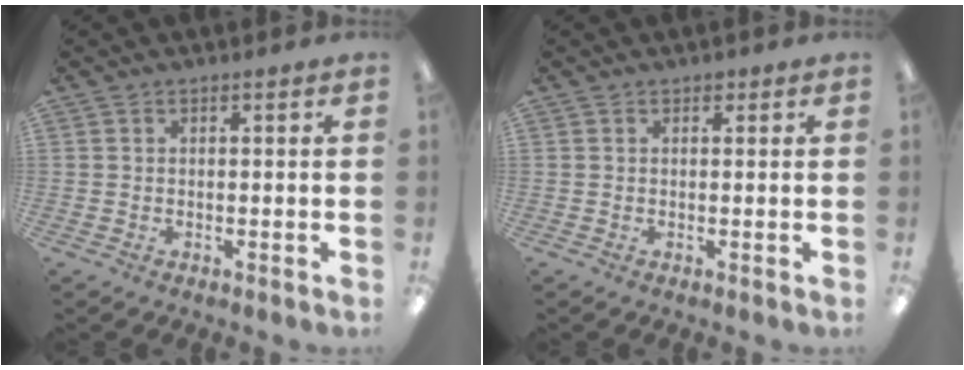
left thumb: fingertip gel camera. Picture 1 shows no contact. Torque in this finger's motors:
{"motor_torque": [0.27, 0.13, 0.21, 0.21, 0.02]}